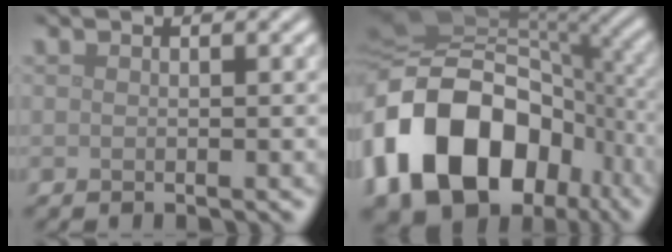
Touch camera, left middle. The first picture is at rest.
{"total": 16.4, "force": [-5.4, 11.5, 10.3], "torque": [-0.195, -0.007, -0.093]}